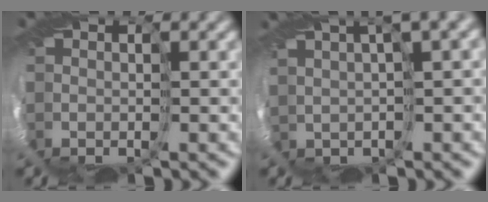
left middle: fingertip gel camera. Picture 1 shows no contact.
{"total": 3.7, "force": [2.3, -1.3, 2.5], "torque": [-0.016, 0.015, 0.036]}